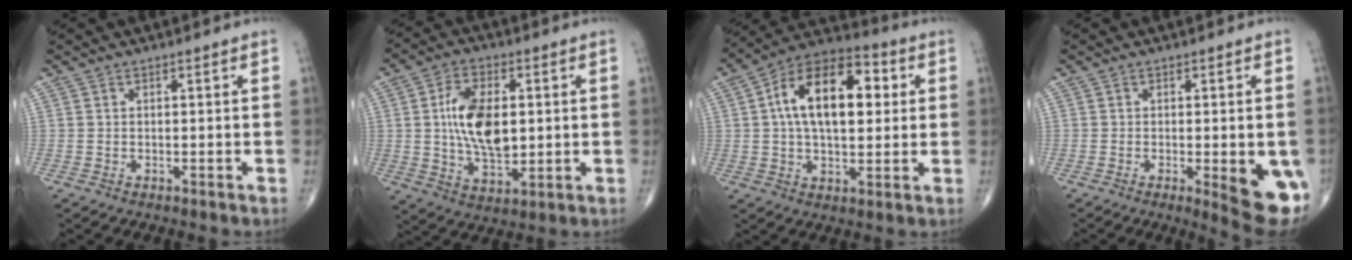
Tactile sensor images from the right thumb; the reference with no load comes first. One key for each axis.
{"total": 13.2, "fx": 1.3, "fy": 7.4, "fz": 10.9, "tx": -0.178, "ty": -0.009, "tz": 0.025}
{"total": 17.9, "fx": 3.3, "fy": 9.8, "fz": 14.6, "tx": -0.216, "ty": 0.019, "tz": 0.045}
{"total": 10.4, "fx": -2.7, "fy": 2.8, "fz": 9.7, "tx": -0.112, "ty": -0.019, "tz": -0.028}